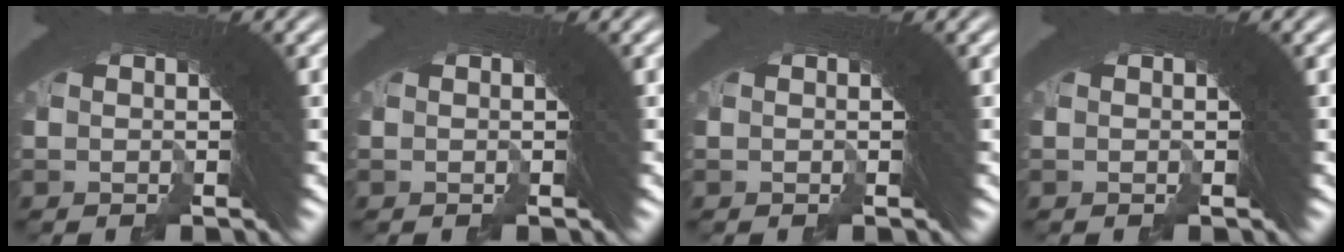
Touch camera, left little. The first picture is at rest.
{"total": 0.0}
{"total": 0.0}
{"total": 0.0}